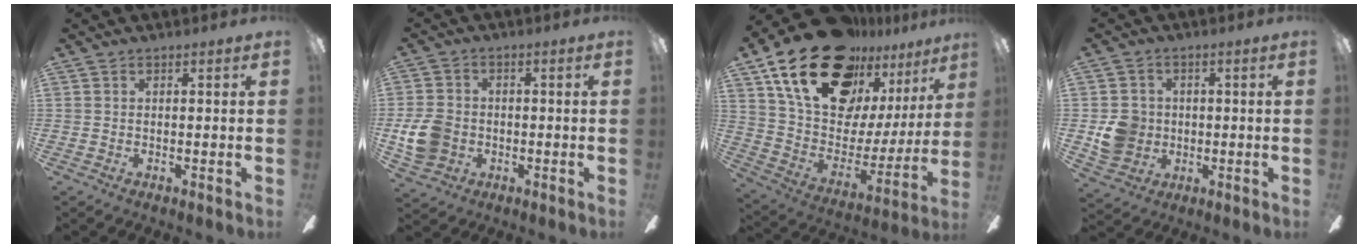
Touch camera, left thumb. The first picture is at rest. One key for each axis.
{"total": 8.6, "fx": -1.4, "fy": 7.2, "fz": 4.7, "tx": -0.106, "ty": 0.016, "tz": -0.023}
{"total": 26.5, "fx": 17.7, "fy": 13.7, "fz": 14.2, "tx": -0.248, "ty": -0.102, "tz": 0.328}
{"total": 7.5, "fx": -0.2, "fy": 7.1, "fz": 2.4, "tx": -0.047, "ty": 0.012, "tz": 0.000}